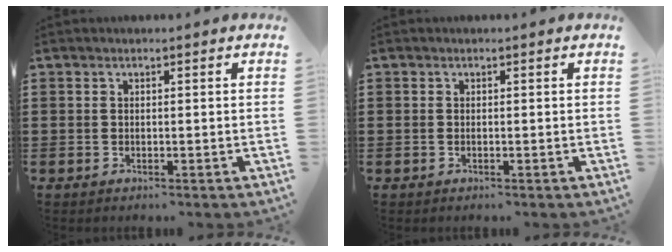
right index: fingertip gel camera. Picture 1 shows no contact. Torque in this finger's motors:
{"motor_torque": [2.14, 0.00, 0.09, -0.01]}